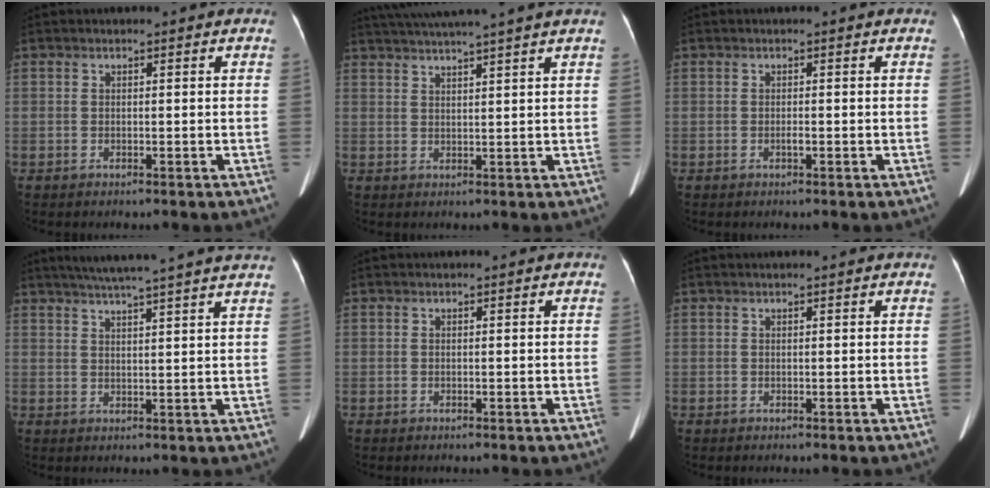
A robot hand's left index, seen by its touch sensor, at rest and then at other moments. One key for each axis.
{"total": 10.3, "fx": 8.9, "fy": -1.8, "fz": 5.0, "tx": -0.087, "ty": 0.014, "tz": 0.124}
{"total": 0.6, "fx": -0.3, "fy": 0.0, "fz": 0.5, "tx": -0.012, "ty": -0.002, "tz": -0.004}
{"total": 15.3, "fx": 13.1, "fy": -0.9, "fz": 7.7, "tx": -0.128, "ty": 0.014, "tz": 0.166}
{"total": 0.0}
{"total": 1.1, "fx": 0.9, "fy": 0.0, "fz": 0.5, "tx": -0.006, "ty": 0.017, "tz": 0.014}